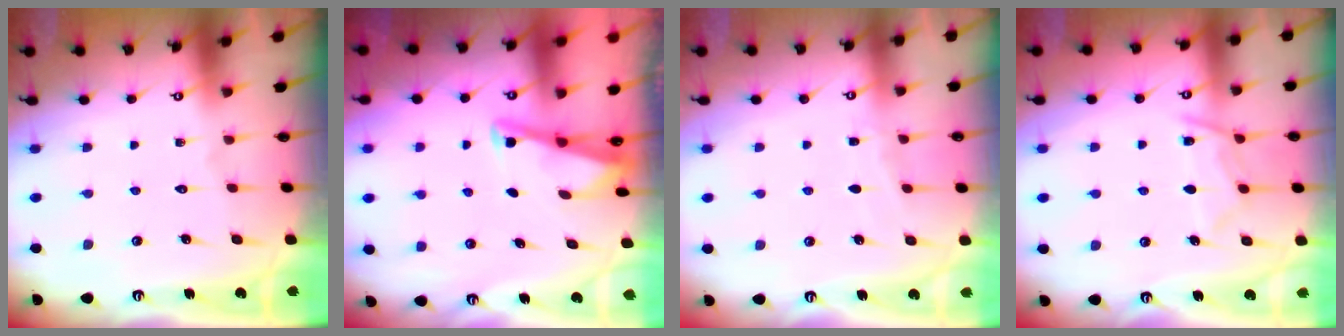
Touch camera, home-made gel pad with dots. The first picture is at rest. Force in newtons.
{"total": 2.9, "press": 2.8, "slide": 0.4}
{"total": 3.2, "press": 3.2, "slide": 0.4}
{"total": 8.9, "press": 8.9, "slide": 0.9}